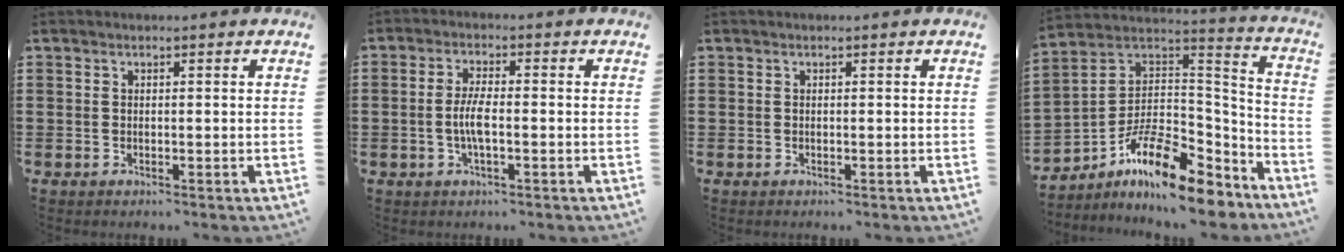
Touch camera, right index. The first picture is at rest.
{"total": 4.0, "force": [-0.9, 0.8, 3.8], "torque": [-0.090, -0.008, -0.024]}
{"total": 0.0}
{"total": 12.7, "force": [-8.5, 4.0, 8.5], "torque": [-0.156, 0.022, -0.157]}